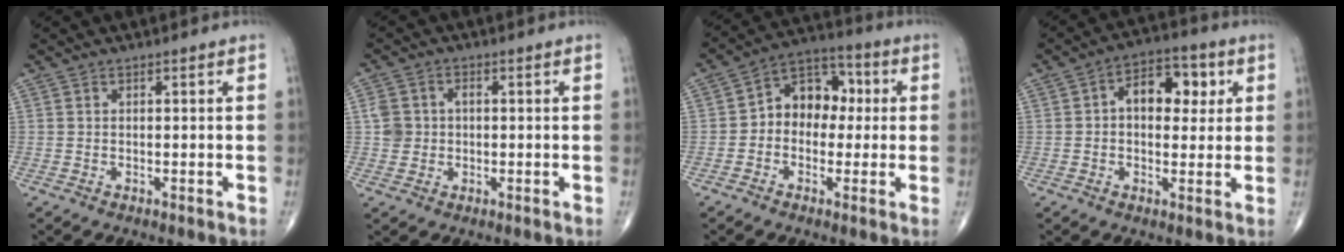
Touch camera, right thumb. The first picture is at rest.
{"total": 4.3, "force": [0.0, 3.8, 1.9], "torque": [-0.026, 0.011, 0.000]}
{"total": 10.6, "force": [0.3, 7.9, 7.1], "torque": [-0.068, 0.037, -0.010]}
{"total": 10.2, "force": [2.0, 6.5, 7.6], "torque": [-0.079, 0.016, 0.025]}